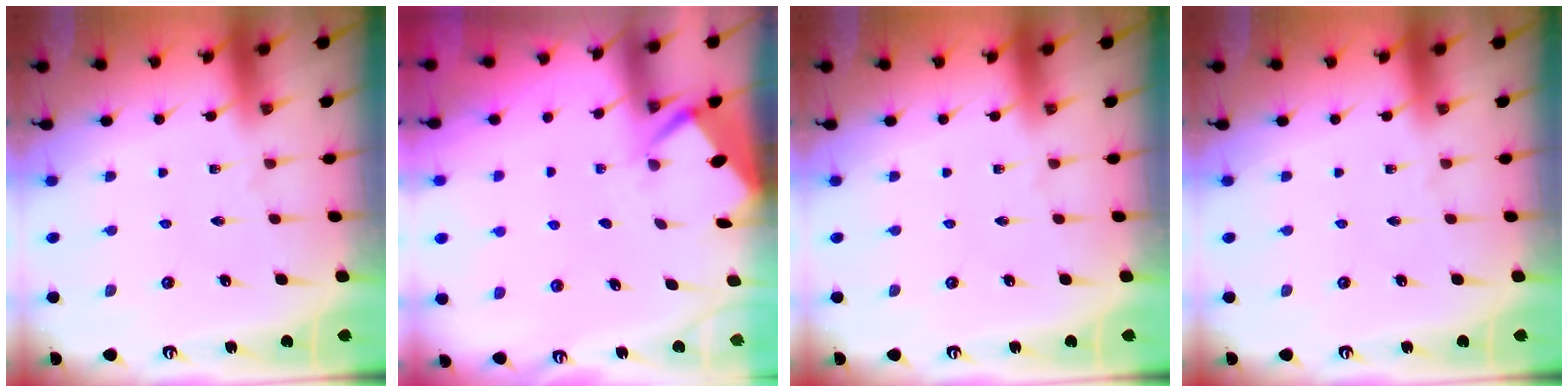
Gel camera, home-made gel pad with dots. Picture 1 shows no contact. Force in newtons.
{"total": 2.7, "press": 2.7, "slide": 0.4}
{"total": 0.0}
{"total": 0.0}